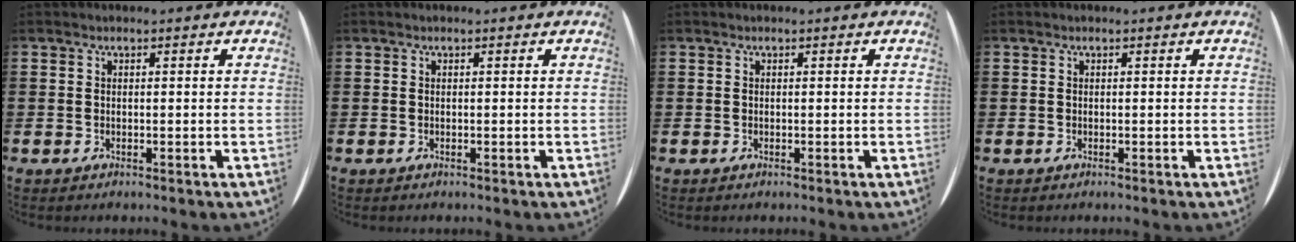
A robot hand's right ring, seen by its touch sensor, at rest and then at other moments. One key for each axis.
{"total": 0.0}
{"total": 0.0}
{"total": 0.0}